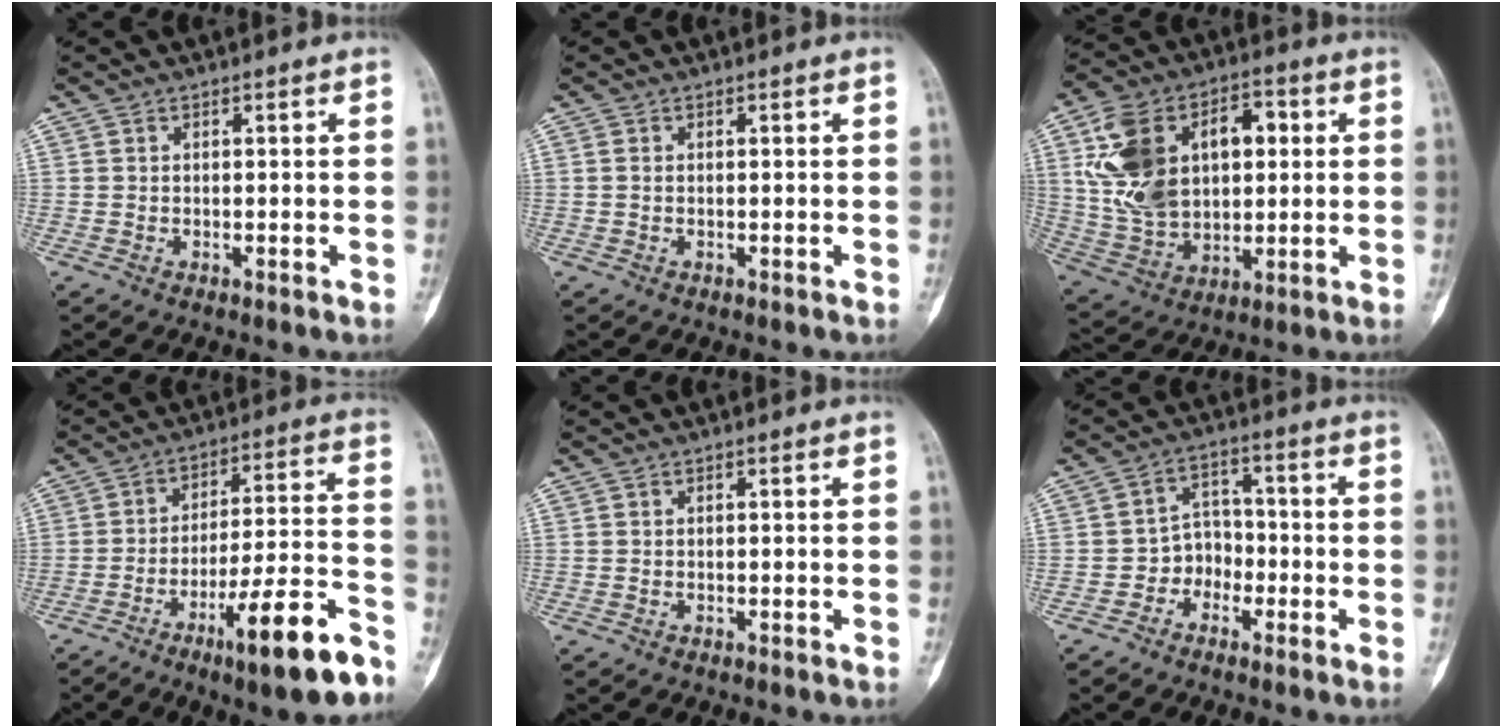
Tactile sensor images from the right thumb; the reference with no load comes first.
{"total": 0.7, "force": [0.1, 0.5, 0.5], "torque": [-0.014, -0.001, 0.002]}
{"total": 20.7, "force": [4.1, 13.5, 15.2], "torque": [-0.252, 0.018, 0.083]}
{"total": 17.1, "force": [-10.0, 3.0, 13.5], "torque": [-0.196, 0.069, -0.153]}
{"total": 0.0}
{"total": 5.4, "force": [-2.4, 4.4, 1.9], "torque": [0.004, 0.026, -0.054]}